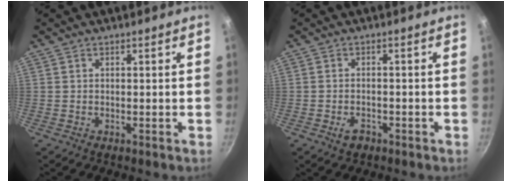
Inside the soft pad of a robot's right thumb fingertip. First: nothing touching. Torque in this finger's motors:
{"motor_torque": [-0.15, 0.16, -0.13, -0.04, 0.01]}